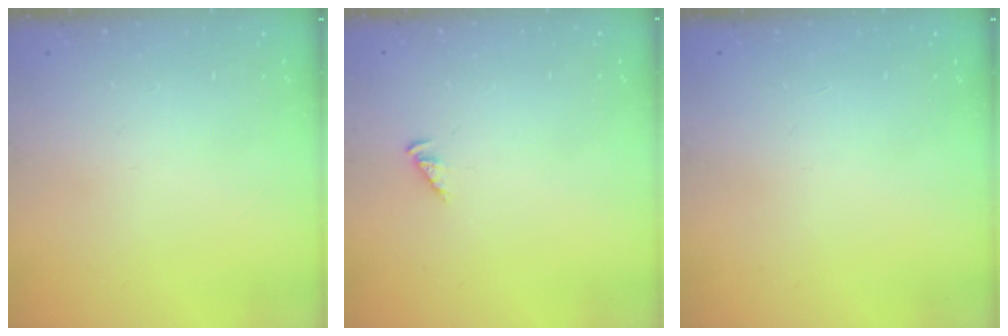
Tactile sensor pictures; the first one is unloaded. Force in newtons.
{"total": 2.4, "press": 2.4, "slide": 0.5}
{"total": 0.0}